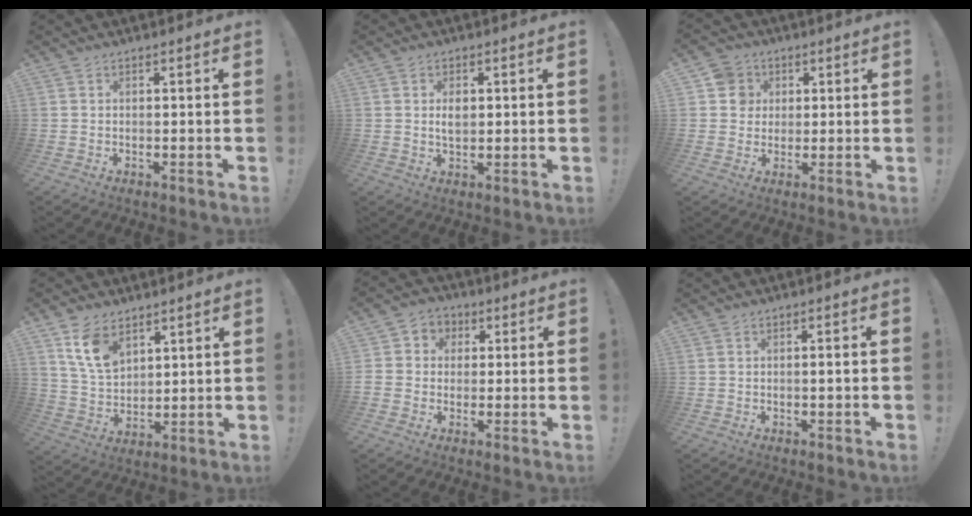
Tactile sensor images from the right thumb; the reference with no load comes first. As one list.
[{"total": 3.6, "force": [0.6, 2.2, 2.7], "torque": [-0.037, -0.003, 0.007]}, {"total": 6.8, "force": [1.8, 6.4, 1.4], "torque": [-0.024, 0.001, 0.038]}, {"total": 11.4, "force": [6.6, 7.2, 5.9], "torque": [-0.106, -0.024, 0.130]}, {"total": 5.4, "force": [-0.7, 5.1, 1.6], "torque": [-0.026, 0.016, -0.008]}, {"total": 1.3, "force": [-0.5, -0.1, 1.2], "torque": [-0.025, 0.003, -0.010]}]